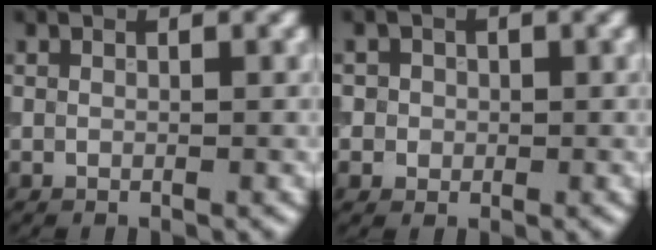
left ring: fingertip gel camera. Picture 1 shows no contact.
{"total": 2.1, "force": [0.5, 2.0, 0.6], "torque": [0.008, 0.003, 0.003]}